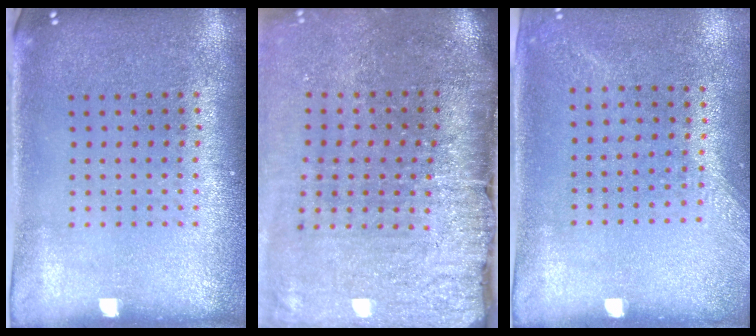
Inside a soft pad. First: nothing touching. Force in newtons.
{"total": 4.8, "press": 3.9, "slide": 2.7}
{"total": 1.4, "press": 1.0, "slide": 0.9}